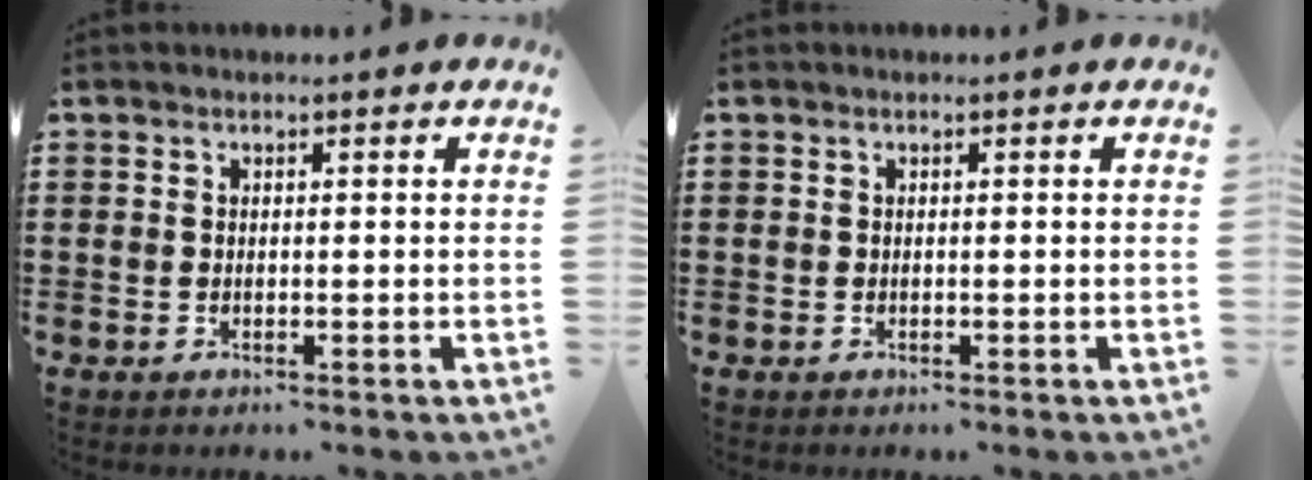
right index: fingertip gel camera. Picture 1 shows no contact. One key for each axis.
{"total": 0.0}